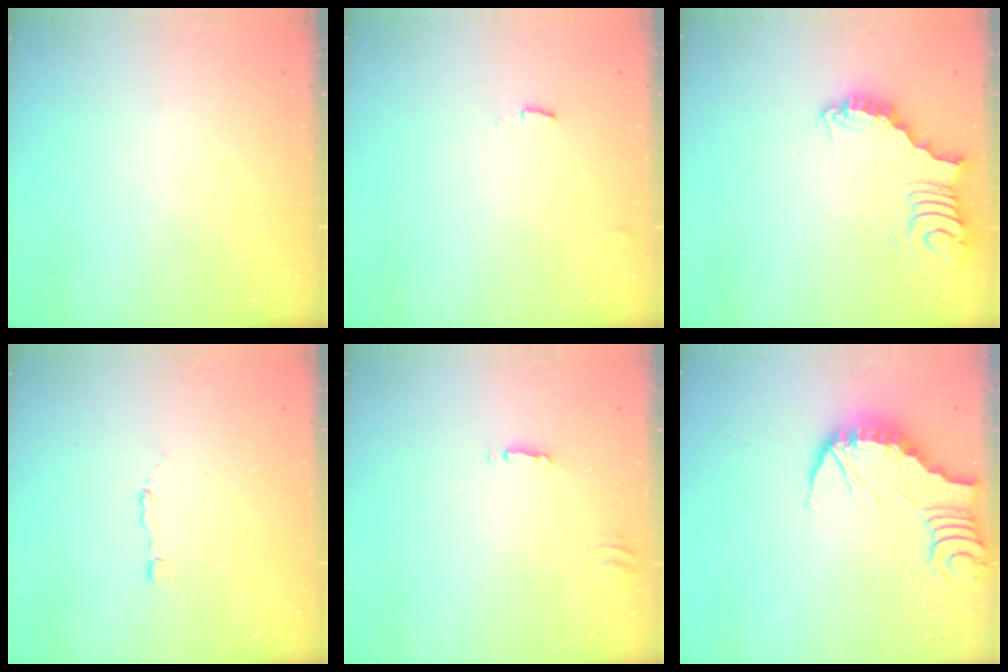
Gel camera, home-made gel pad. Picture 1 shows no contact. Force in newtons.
{"total": 4.0, "press": 4.0, "slide": 0.2}
{"total": 3.2, "press": 3.2, "slide": 0.6}
{"total": 1.2, "press": 1.2, "slide": 0.2}
{"total": 2.5, "press": 2.5, "slide": 0.2}
{"total": 2.2, "press": 2.2, "slide": 0.2}